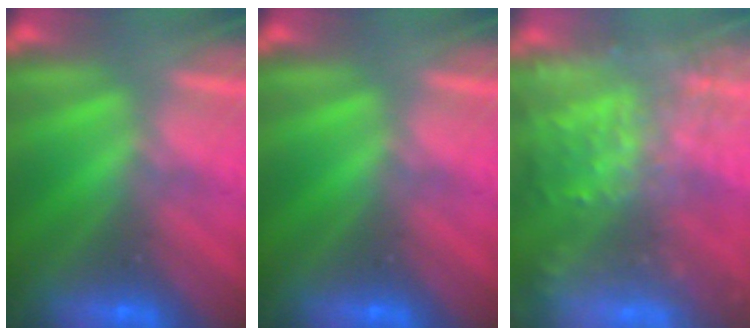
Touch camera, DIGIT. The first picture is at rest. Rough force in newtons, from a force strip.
{"total": 0.0}
{"total": 5.8}